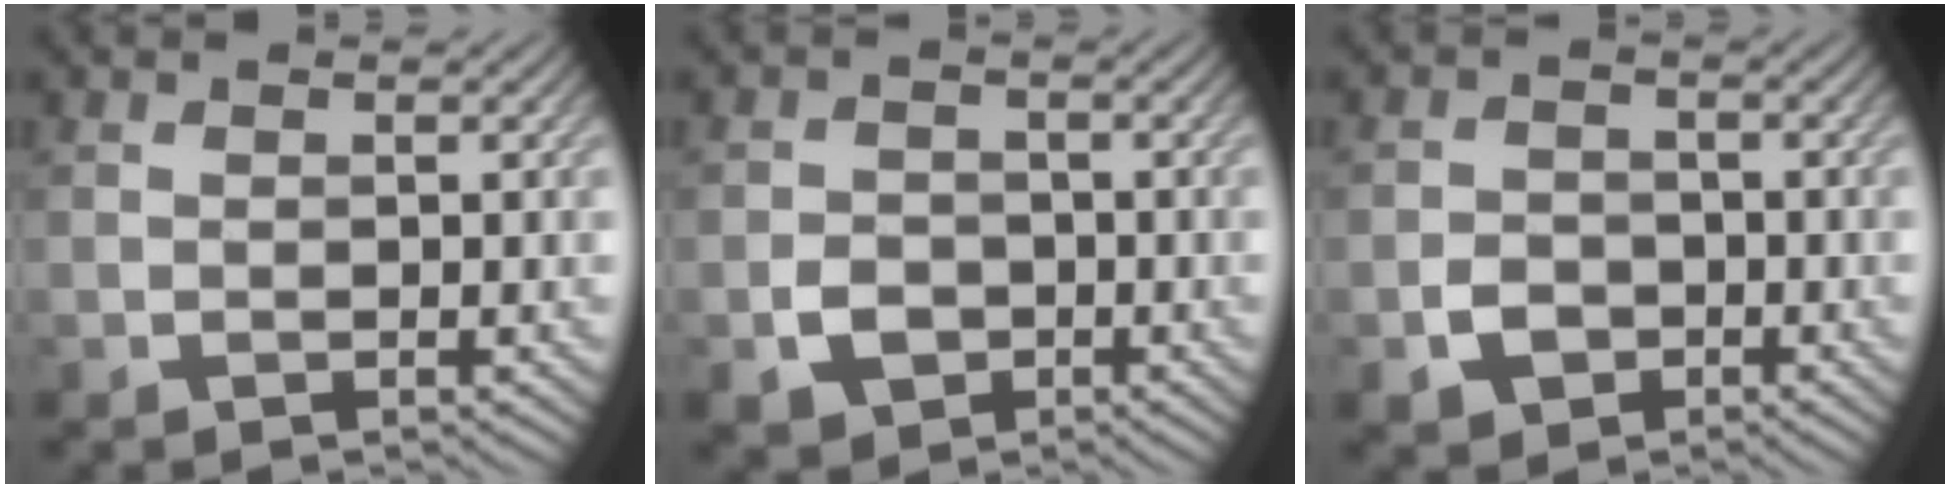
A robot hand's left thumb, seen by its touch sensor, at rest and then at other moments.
{"total": 3.4, "force": [-1.4, 2.7, 1.5], "torque": [-0.029, -0.005, -0.027]}
{"total": 3.2, "force": [-1.6, 2.5, 1.3], "torque": [-0.027, -0.003, -0.032]}